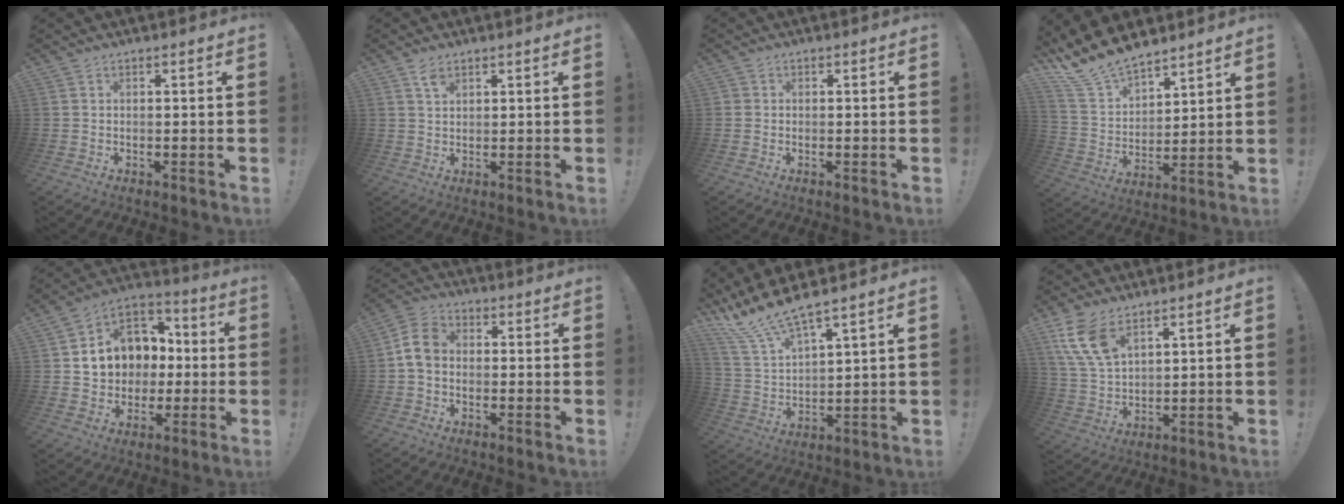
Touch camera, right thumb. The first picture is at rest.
{"total": 3.0, "force": [2.0, 1.4, 1.7], "torque": [-0.024, -0.011, 0.036]}
{"total": 1.0, "force": [0.1, 1.0, 0.2], "torque": [-0.008, 0.004, 0.003]}
{"total": 14.3, "force": [12.4, 5.7, 4.3], "torque": [-0.101, -0.093, 0.234]}
{"total": 13.9, "force": [1.5, 12.2, 6.4], "torque": [-0.081, -0.002, 0.049]}
{"total": 7.9, "force": [0.0, 6.1, 5.0], "torque": [-0.086, 0.019, 0.004]}
{"total": 11.3, "force": [10.3, 1.0, 4.7], "torque": [-0.112, -0.073, 0.185]}
{"total": 10.4, "force": [6.3, 5.1, 6.5], "torque": [-0.130, -0.022, 0.122]}